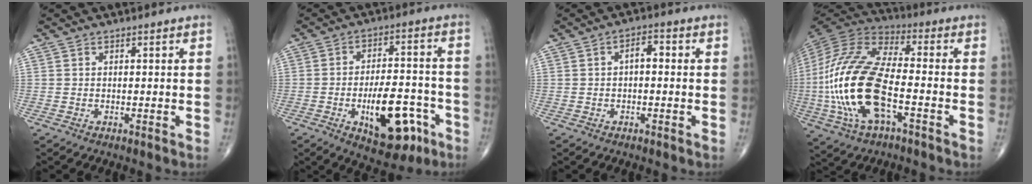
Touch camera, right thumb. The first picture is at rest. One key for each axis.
{"total": 14.9, "fx": -5.9, "fy": 7.1, "fz": 11.8, "tx": -0.147, "ty": 0.036, "tz": -0.078}
{"total": 3.2, "fx": 0.1, "fy": 1.7, "fz": 2.7, "tx": -0.033, "ty": 0.014, "tz": -0.004}
{"total": 23.1, "fx": -5.1, "fy": 10.0, "fz": 20.2, "tx": -0.451, "ty": 0.018, "tz": -0.090}